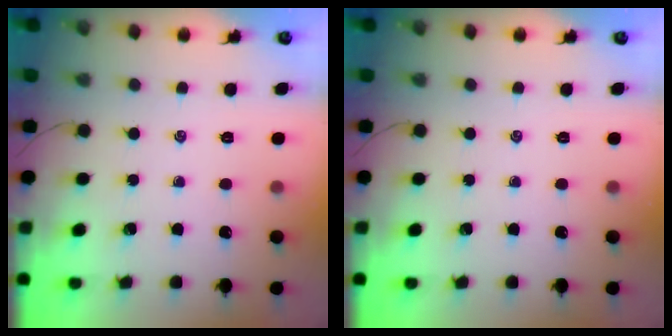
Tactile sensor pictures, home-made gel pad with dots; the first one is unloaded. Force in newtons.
{"total": 0.0}